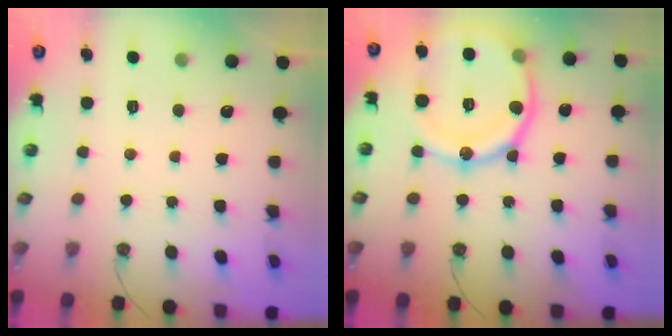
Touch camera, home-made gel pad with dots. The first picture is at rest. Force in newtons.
{"total": 20.3, "press": 20.2, "slide": 1.8}